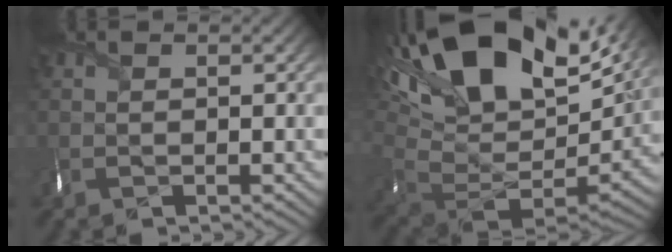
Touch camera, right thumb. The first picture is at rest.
{"total": 21.6, "force": [9.1, 11.6, 15.9], "torque": [-0.289, 0.002, 0.180]}